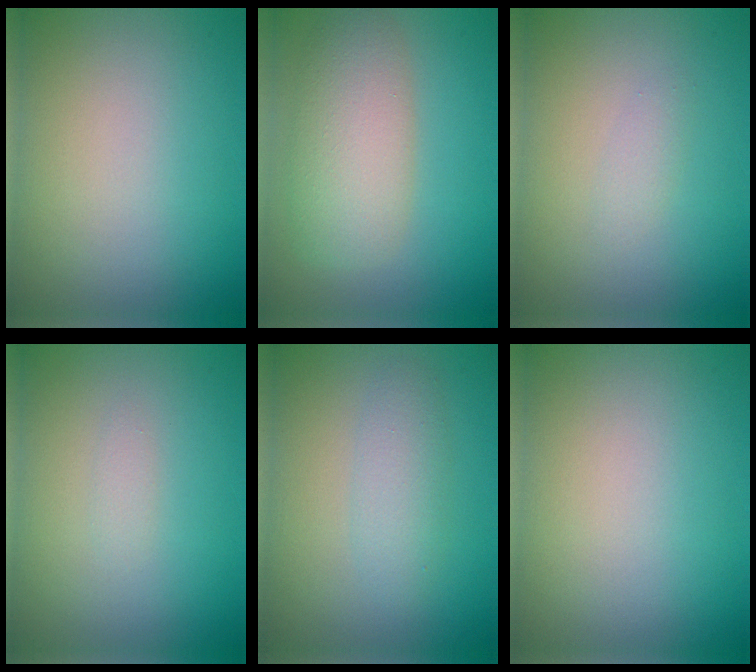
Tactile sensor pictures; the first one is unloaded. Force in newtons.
{"total": 5.1, "press": 5.1, "slide": 0.6}
{"total": 0.8, "press": 0.8, "slide": 0.0}
{"total": 0.7, "press": 0.7, "slide": 0.0}
{"total": 2.3, "press": 2.3, "slide": 0.1}
{"total": 0.0}